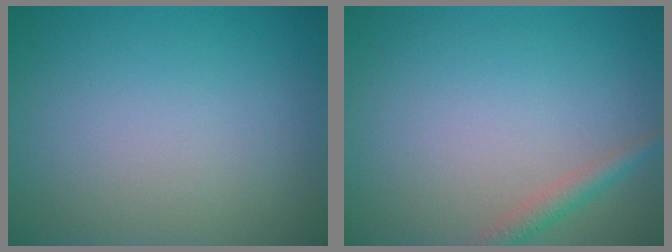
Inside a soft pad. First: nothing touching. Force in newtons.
{"total": 1.8, "press": 1.8, "slide": 0.1}